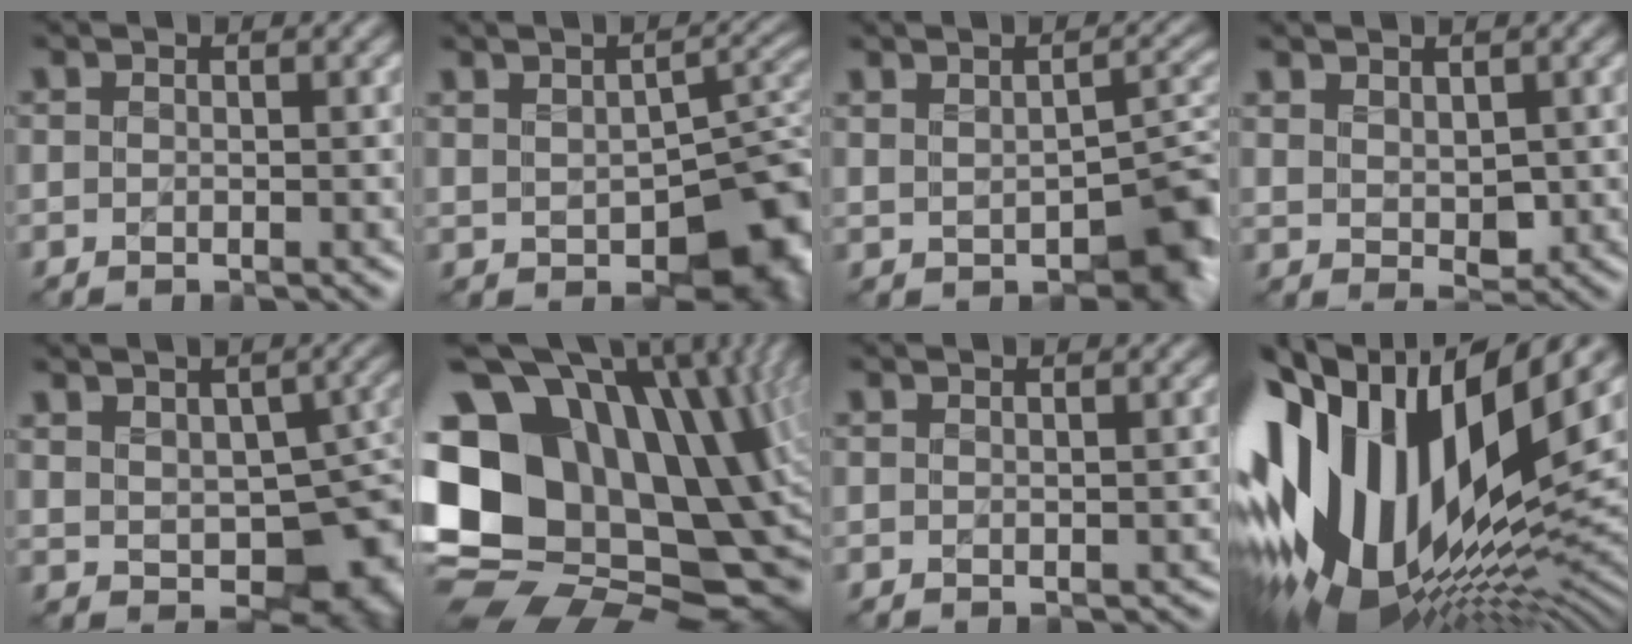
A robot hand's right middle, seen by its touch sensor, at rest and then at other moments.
{"total": 9.9, "force": [-3.3, 5.5, 7.5], "torque": [-0.103, -0.026, -0.033]}
{"total": 6.4, "force": [-2.6, 3.2, 4.9], "torque": [-0.062, -0.016, -0.026]}
{"total": 2.2, "force": [1.0, 1.2, 1.5], "torque": [-0.029, -0.007, 0.029]}
{"total": 11.5, "force": [-1.7, 7.2, 8.8], "torque": [-0.108, -0.027, -0.001]}
{"total": 21.7, "force": [2.5, 16.2, 14.3], "torque": [-0.277, -0.035, 0.065]}
{"total": 0.7, "force": [-0.3, 0.5, 0.3], "torque": [-0.003, -0.004, -0.004]}
{"total": 17.2, "force": [1.2, 9.0, 14.6], "torque": [-0.288, -0.007, 0.018]}